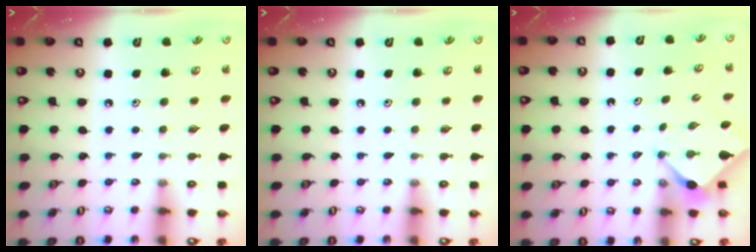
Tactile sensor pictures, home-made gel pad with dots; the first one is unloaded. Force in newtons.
{"total": 0.0}
{"total": 3.1, "press": 3.1, "slide": 0.3}